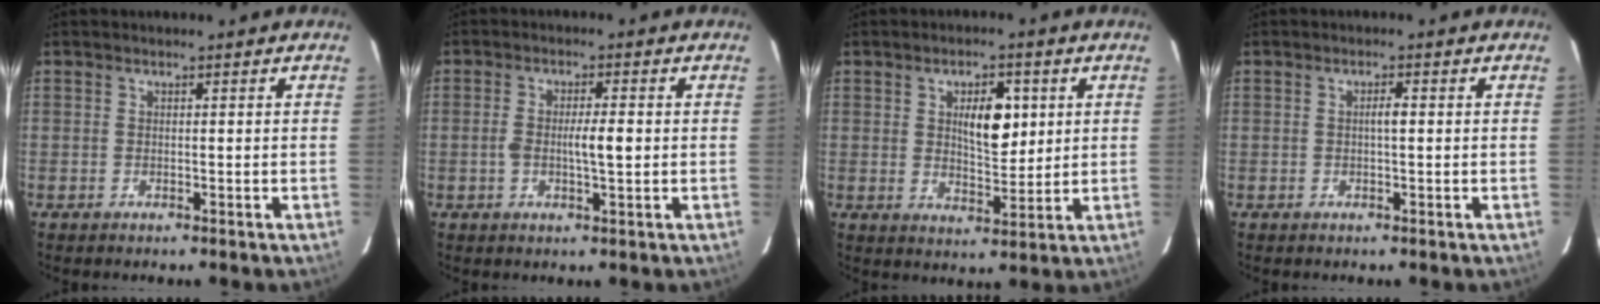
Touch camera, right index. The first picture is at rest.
{"total": 4.2, "force": [-0.3, 0.7, 4.2], "torque": [-0.075, 0.003, -0.004]}
{"total": 7.1, "force": [2.0, 2.9, 6.1], "torque": [-0.099, 0.002, 0.039]}
{"total": 1.4, "force": [0.0, 0.1, 1.4], "torque": [-0.025, 0.004, 0.000]}